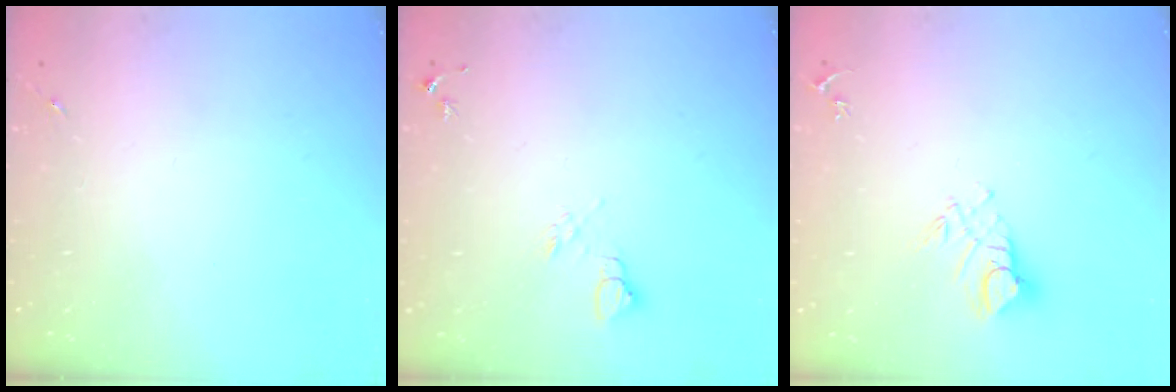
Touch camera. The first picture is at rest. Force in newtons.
{"total": 6.6, "press": 6.5, "slide": 0.8}
{"total": 7.9, "press": 7.8, "slide": 0.8}